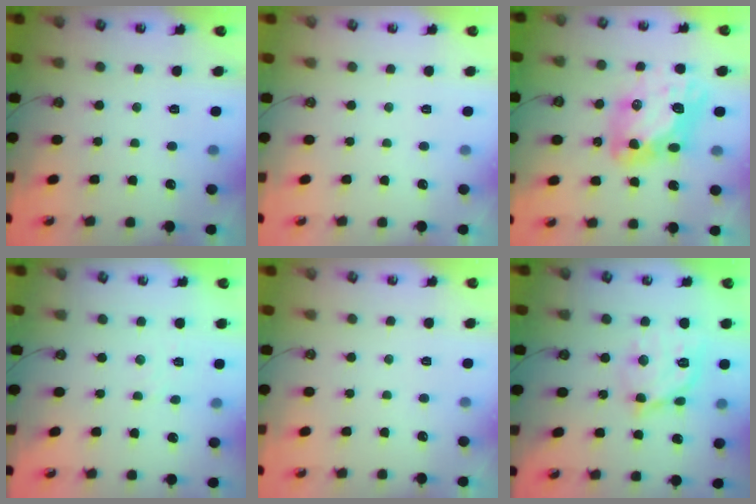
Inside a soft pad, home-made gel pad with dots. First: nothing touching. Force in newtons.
{"total": 0.0}
{"total": 14.8, "press": 14.7, "slide": 1.6}
{"total": 2.9, "press": 2.9, "slide": 0.4}
{"total": 0.0}
{"total": 14.2, "press": 14.2, "slide": 1.1}